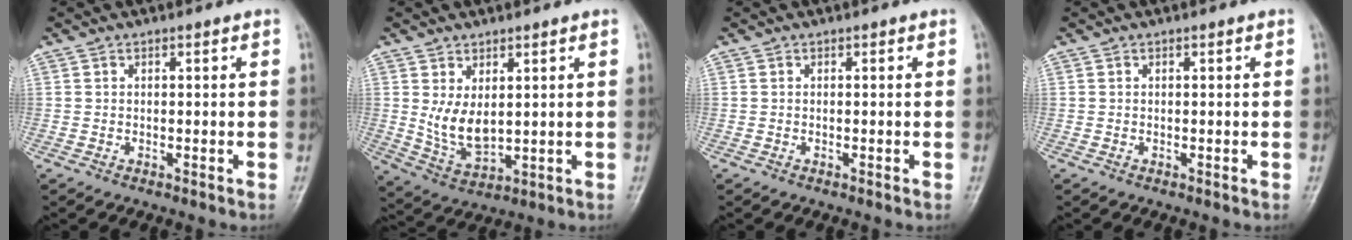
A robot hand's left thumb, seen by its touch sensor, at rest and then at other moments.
{"total": 7.0, "force": [1.7, 3.8, 5.7], "torque": [-0.095, -0.021, 0.049]}
{"total": 0.0}
{"total": 0.0}